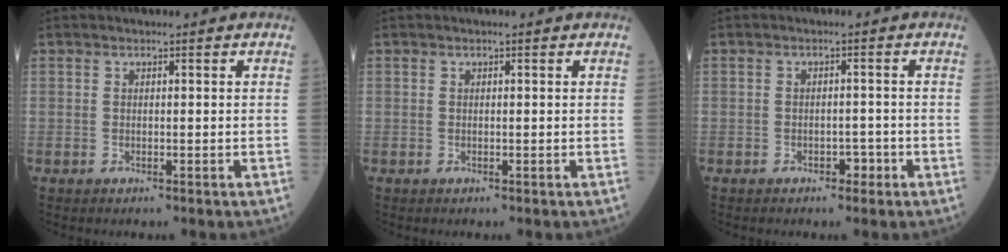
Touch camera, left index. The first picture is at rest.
{"total": 0.0}
{"total": 1.8, "force": [-1.1, 1.1, 0.9], "torque": [-0.005, 0.006, -0.017]}